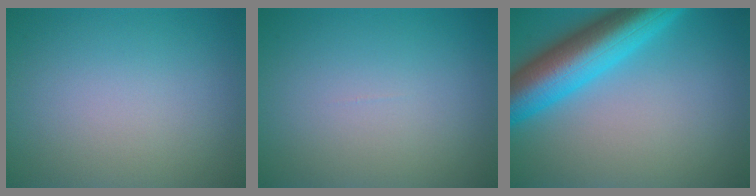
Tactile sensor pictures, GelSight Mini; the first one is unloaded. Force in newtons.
{"total": 0.0}
{"total": 9.4, "press": 9.4, "slide": 0.4}